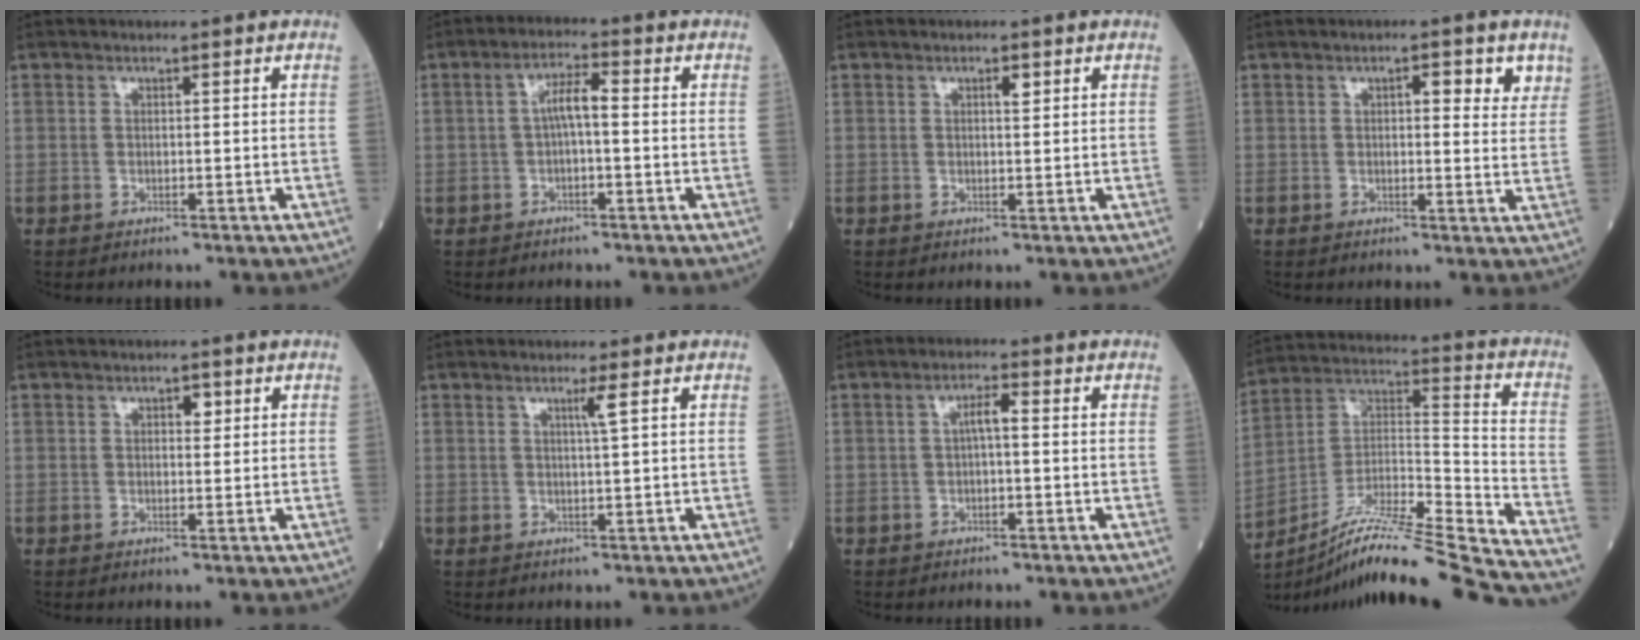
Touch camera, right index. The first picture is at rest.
{"total": 3.9, "force": [-0.1, 0.8, 3.8], "torque": [-0.065, 0.013, -0.003]}
{"total": 1.2, "force": [0.6, 0.3, 1.0], "torque": [-0.016, 0.000, 0.007]}
{"total": 4.6, "force": [2.3, 1.5, 3.7], "torque": [-0.039, -0.001, 0.025]}
{"total": 1.5, "force": [0.6, 0.8, 1.1], "torque": [-0.012, 0.001, 0.008]}
{"total": 1.7, "force": [0.7, -0.6, 1.4], "torque": [-0.029, -0.005, 0.016]}
{"total": 2.5, "force": [0.1, 0.5, 2.5], "torque": [-0.042, 0.006, 0.002]}
{"total": 23.1, "force": [-20.4, -1.3, 10.7], "torque": [-0.186, -0.006, -0.344]}